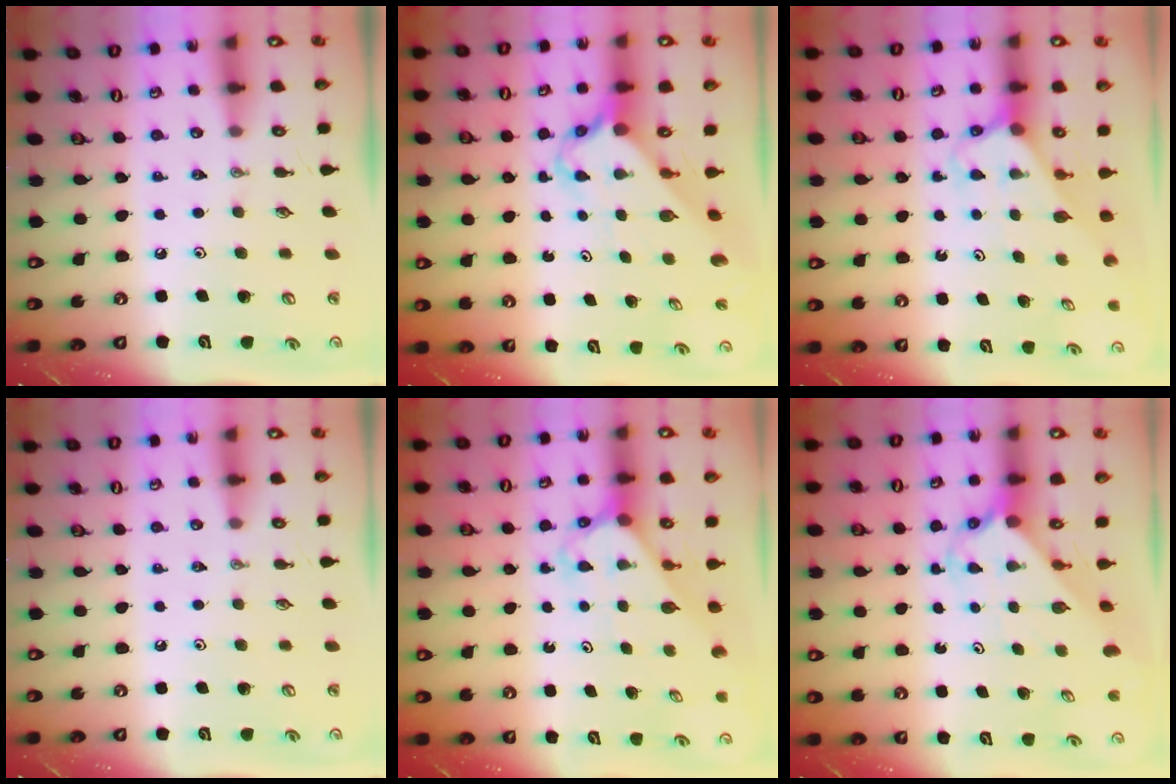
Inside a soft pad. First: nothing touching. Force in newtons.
{"total": 2.8, "press": 2.8, "slide": 0.2}
{"total": 2.5, "press": 2.5, "slide": 0.2}
{"total": 0.0}
{"total": 2.6, "press": 2.6, "slide": 0.2}
{"total": 3.4, "press": 3.4, "slide": 0.3}